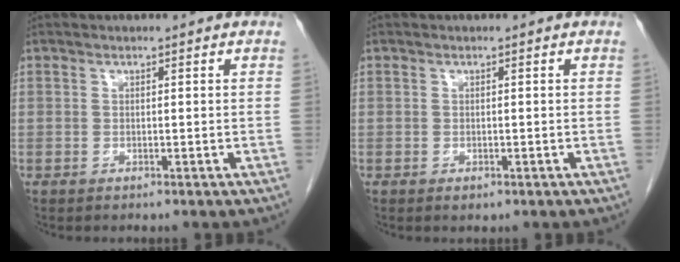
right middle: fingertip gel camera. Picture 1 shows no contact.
{"total": 0.8, "force": [-0.4, 0.4, 0.5], "torque": [-0.007, 0.000, -0.002]}